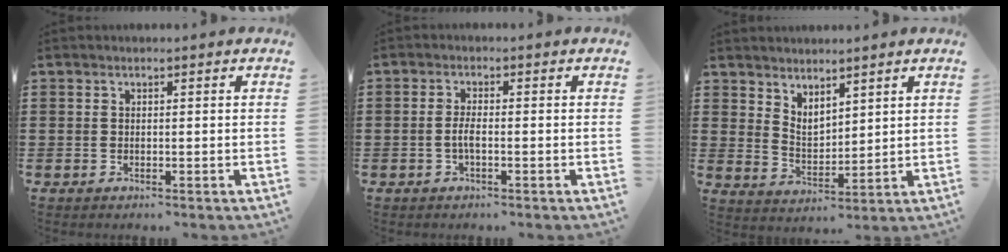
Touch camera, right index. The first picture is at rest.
{"total": 2.4, "force": [-0.7, 0.6, 2.3], "torque": [-0.051, -0.003, -0.015]}
{"total": 3.7, "force": [3.3, 1.5, 0.5], "torque": [-0.022, -0.007, 0.063]}